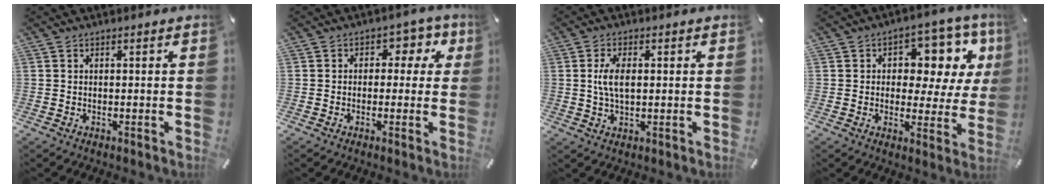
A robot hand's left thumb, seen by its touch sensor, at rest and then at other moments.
{"total": 5.1, "force": [1.0, 4.0, 2.9], "torque": [-0.024, 0.000, 0.008]}
{"total": 5.2, "force": [0.8, 2.8, 4.4], "torque": [-0.113, 0.001, 0.005]}
{"total": 10.8, "force": [4.1, 7.3, 6.8], "torque": [-0.080, -0.034, 0.067]}